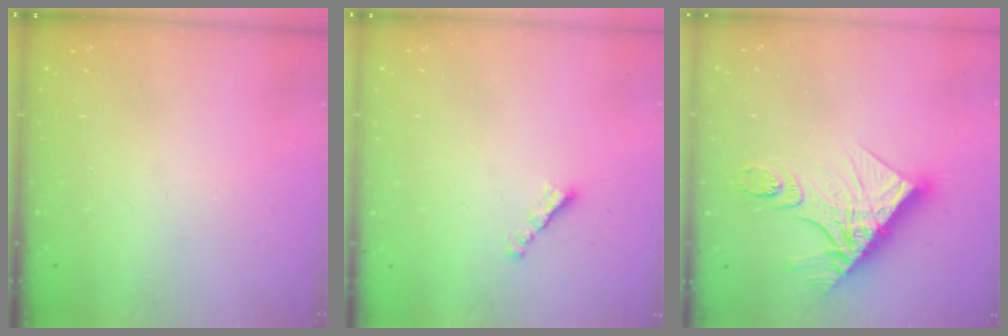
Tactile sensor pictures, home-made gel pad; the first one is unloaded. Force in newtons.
{"total": 2.7, "press": 2.6, "slide": 0.8}
{"total": 16.2, "press": 16.2, "slide": 1.7}